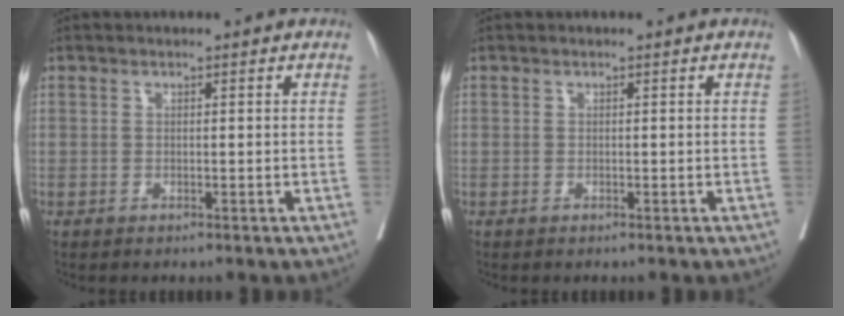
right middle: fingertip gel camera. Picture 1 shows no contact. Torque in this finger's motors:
{"motor_torque": [1.11, -1.03, -0.45, -0.21]}